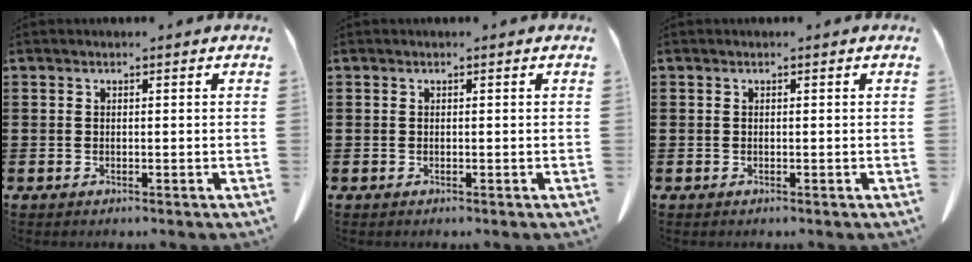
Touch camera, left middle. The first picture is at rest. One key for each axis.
{"total": 0.0}
{"total": 0.0}